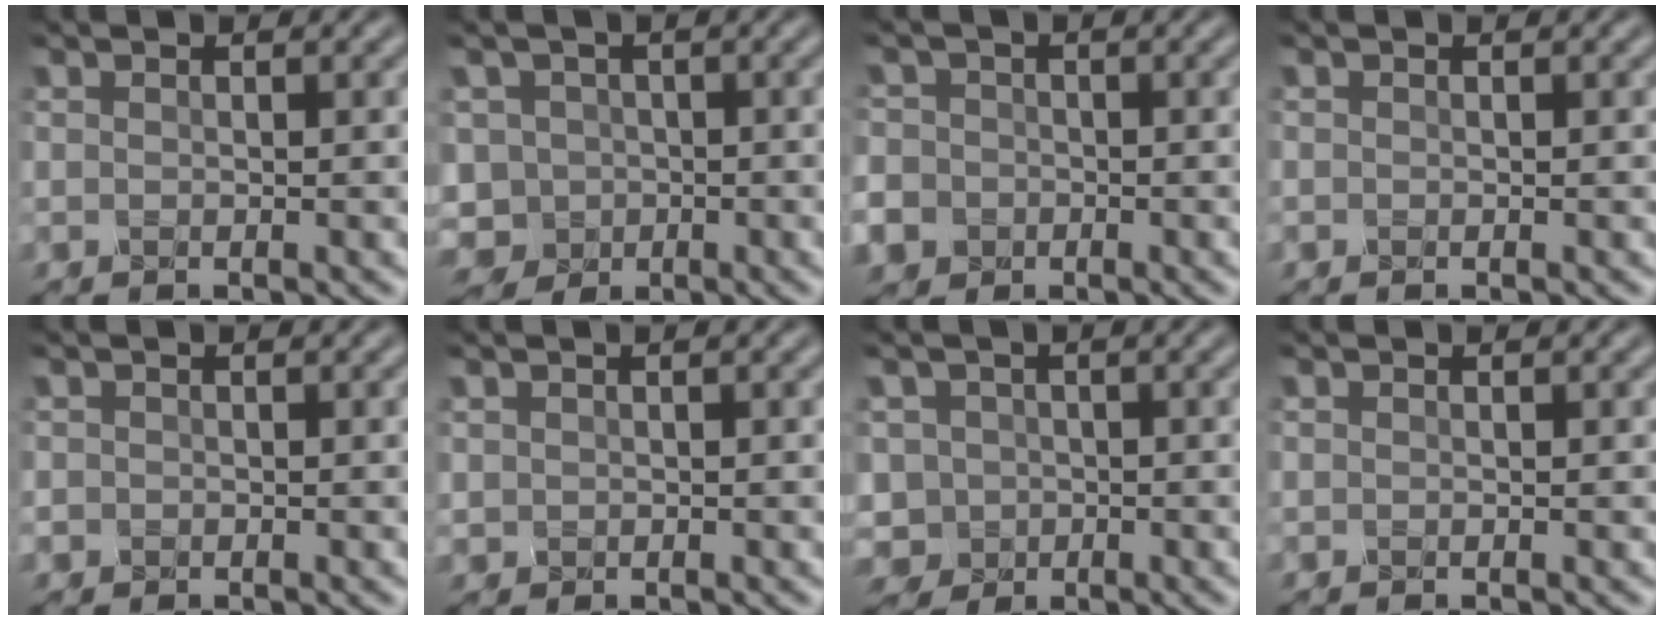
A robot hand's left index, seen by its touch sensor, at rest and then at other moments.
{"total": 4.7, "force": [-1.3, 4.4, 1.1], "torque": [-0.013, 0.000, -0.036]}
{"total": 9.4, "force": [-4.1, 8.2, 2.3], "torque": [-0.067, -0.021, -0.105]}
{"total": 0.0}
{"total": 0.6, "force": [-0.2, 0.6, 0.1], "torque": [0.003, -0.005, -0.005]}
{"total": 0.7, "force": [0.3, 0.6, 0.1], "torque": [0.000, -0.001, 0.008]}
{"total": 3.5, "force": [-0.8, 3.4, 0.4], "torque": [0.005, 0.004, -0.020]}
{"total": 0.0}